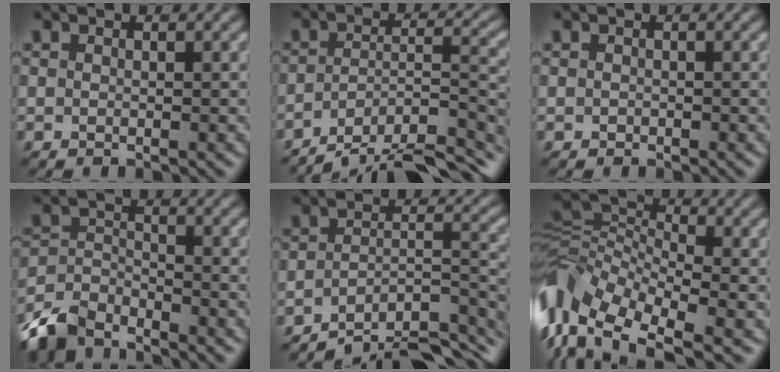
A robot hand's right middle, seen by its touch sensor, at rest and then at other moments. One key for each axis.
{"total": 10.0, "fx": -8.1, "fy": 2.6, "fz": 5.2, "tx": -0.082, "ty": 0.004, "tz": -0.131}
{"total": 0.0}
{"total": 5.2, "fx": -4.5, "fy": 2.0, "fz": 1.7, "tx": -0.032, "ty": -0.005, "tz": -0.097}
{"total": 8.2, "fx": -6.6, "fy": 2.1, "fz": 4.3, "tx": -0.057, "ty": -0.007, "tz": -0.104}
{"total": 11.5, "fx": -4.4, "fy": 6.3, "fz": 8.6, "tx": -0.180, "ty": 0.001, "tz": -0.099}